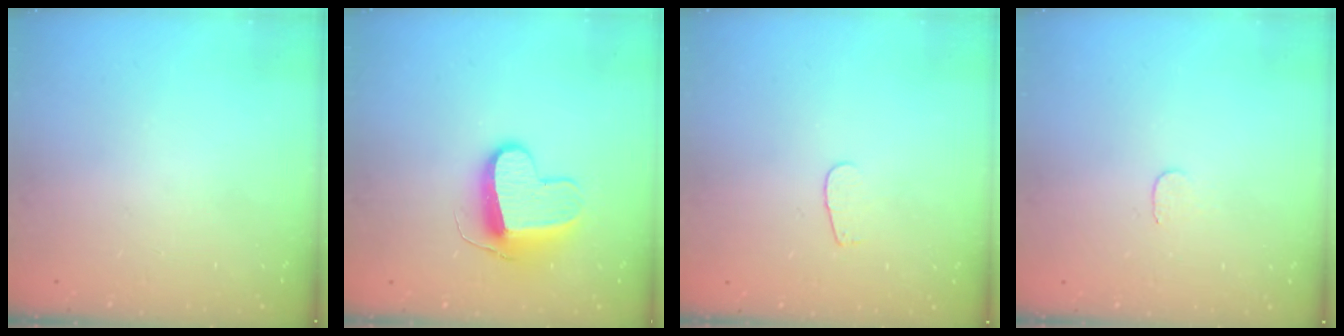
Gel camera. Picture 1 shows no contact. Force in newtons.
{"total": 10.6, "press": 10.6, "slide": 0.4}
{"total": 2.6, "press": 2.5, "slide": 0.3}
{"total": 3.0, "press": 3.0, "slide": 0.3}